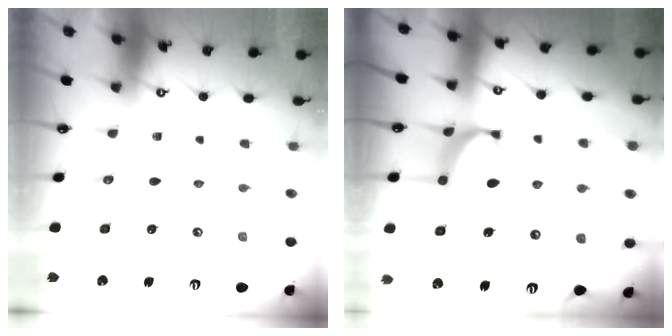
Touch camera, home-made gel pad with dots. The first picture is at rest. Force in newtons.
{"total": 2.2, "press": 2.1, "slide": 0.6}